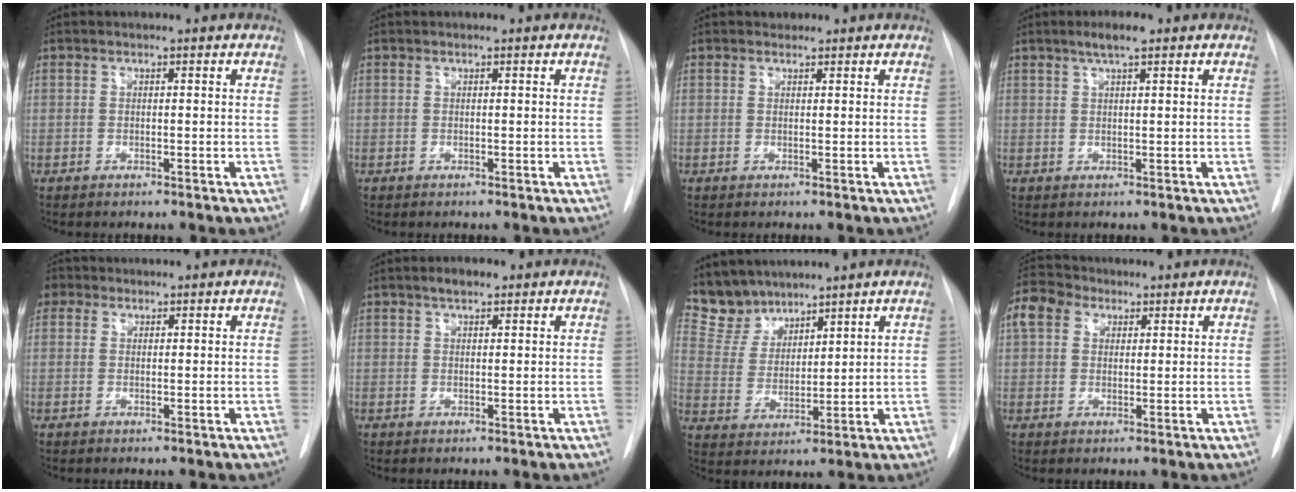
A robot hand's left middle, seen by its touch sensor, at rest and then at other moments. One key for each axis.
{"total": 0.0}
{"total": 0.8, "fx": 0.7, "fy": 0.4, "fz": 0.0, "tx": -0.003, "ty": 0.001, "tz": 0.008}
{"total": 3.2, "fx": 2.1, "fy": 0.4, "fz": 2.4, "tx": -0.048, "ty": 0.004, "tz": 0.036}
{"total": 2.2, "fx": 1.2, "fy": 1.9, "fz": 0.4, "tx": -0.002, "ty": 0.009, "tz": 0.017}
{"total": 2.5, "fx": 1.7, "fy": 0.9, "fz": 1.5, "tx": -0.031, "ty": 0.006, "tz": 0.028}
{"total": 7.0, "fx": 6.4, "fy": 2.8, "fz": 0.2, "tx": -0.012, "ty": 0.005, "tz": 0.144}
{"total": 11.6, "fx": 6.1, "fy": 8.5, "fz": 5.1, "tx": -0.139, "ty": 0.049, "tz": 0.115}